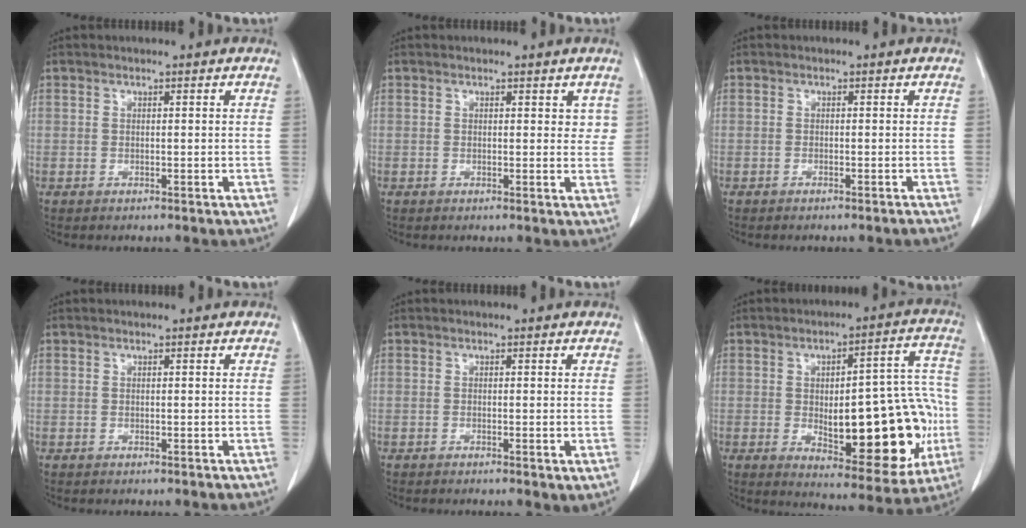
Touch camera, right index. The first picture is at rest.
{"total": 2.1, "force": [1.1, 1.3, 1.1], "torque": [-0.001, -0.001, 0.011]}
{"total": 1.1, "force": [-1.0, -0.3, 0.4], "torque": [-0.006, 0.003, -0.015]}
{"total": 0.0}
{"total": 0.6, "force": [-0.3, 0.1, 0.6], "torque": [-0.010, -0.001, -0.006]}
{"total": 21.3, "force": [-3.6, 7.4, 19.6], "torque": [-0.212, 0.028, -0.023]}